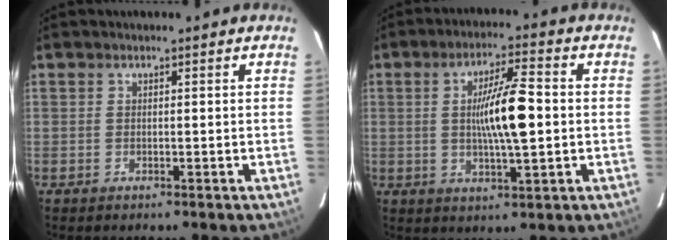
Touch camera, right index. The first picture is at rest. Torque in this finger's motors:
{"motor_torque": [0.35, 0.08, 0.46, 0.10]}